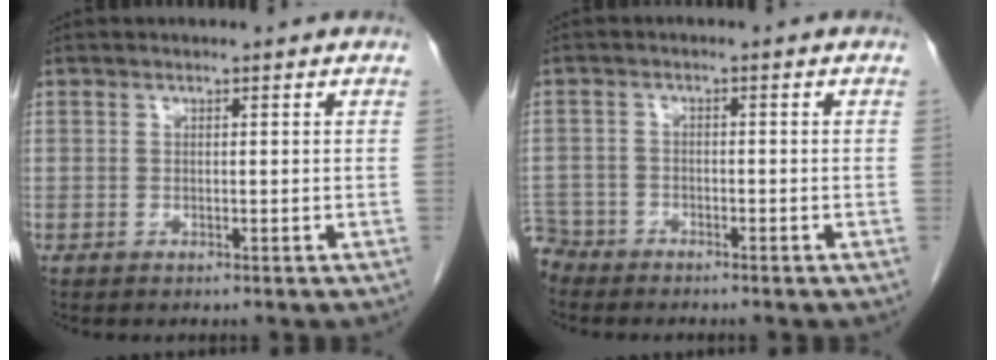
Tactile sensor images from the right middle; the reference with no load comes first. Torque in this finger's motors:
{"motor_torque": [0.05, -0.03, 0.00, -0.06]}